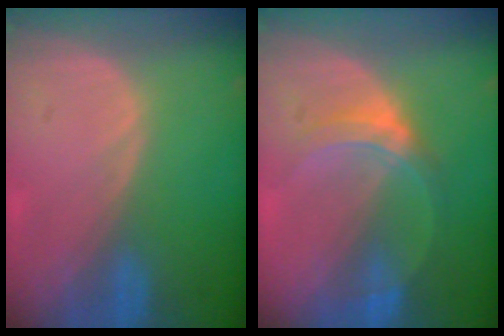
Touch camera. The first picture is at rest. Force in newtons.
{"total": 5.2, "press": 5.0, "slide": 1.4}